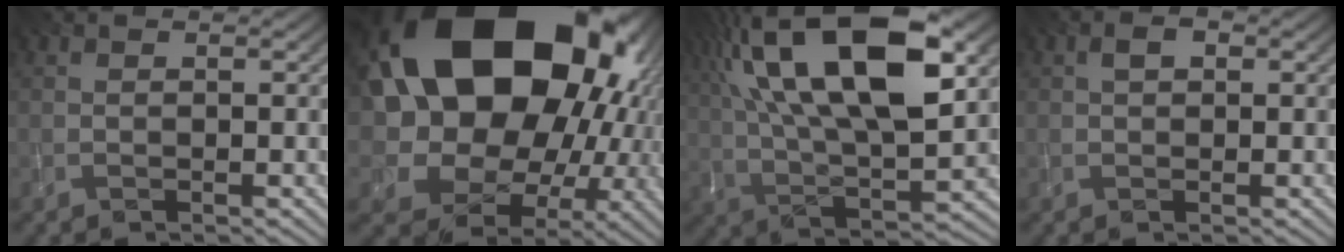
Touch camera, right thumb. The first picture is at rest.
{"total": 24.4, "force": [6.3, 19.0, 13.9], "torque": [-0.290, -0.034, 0.131]}
{"total": 20.6, "force": [8.1, 8.6, 16.9], "torque": [-0.322, 0.041, 0.126]}
{"total": 1.8, "force": [0.3, 1.2, 1.3], "torque": [-0.020, 0.003, 0.002]}